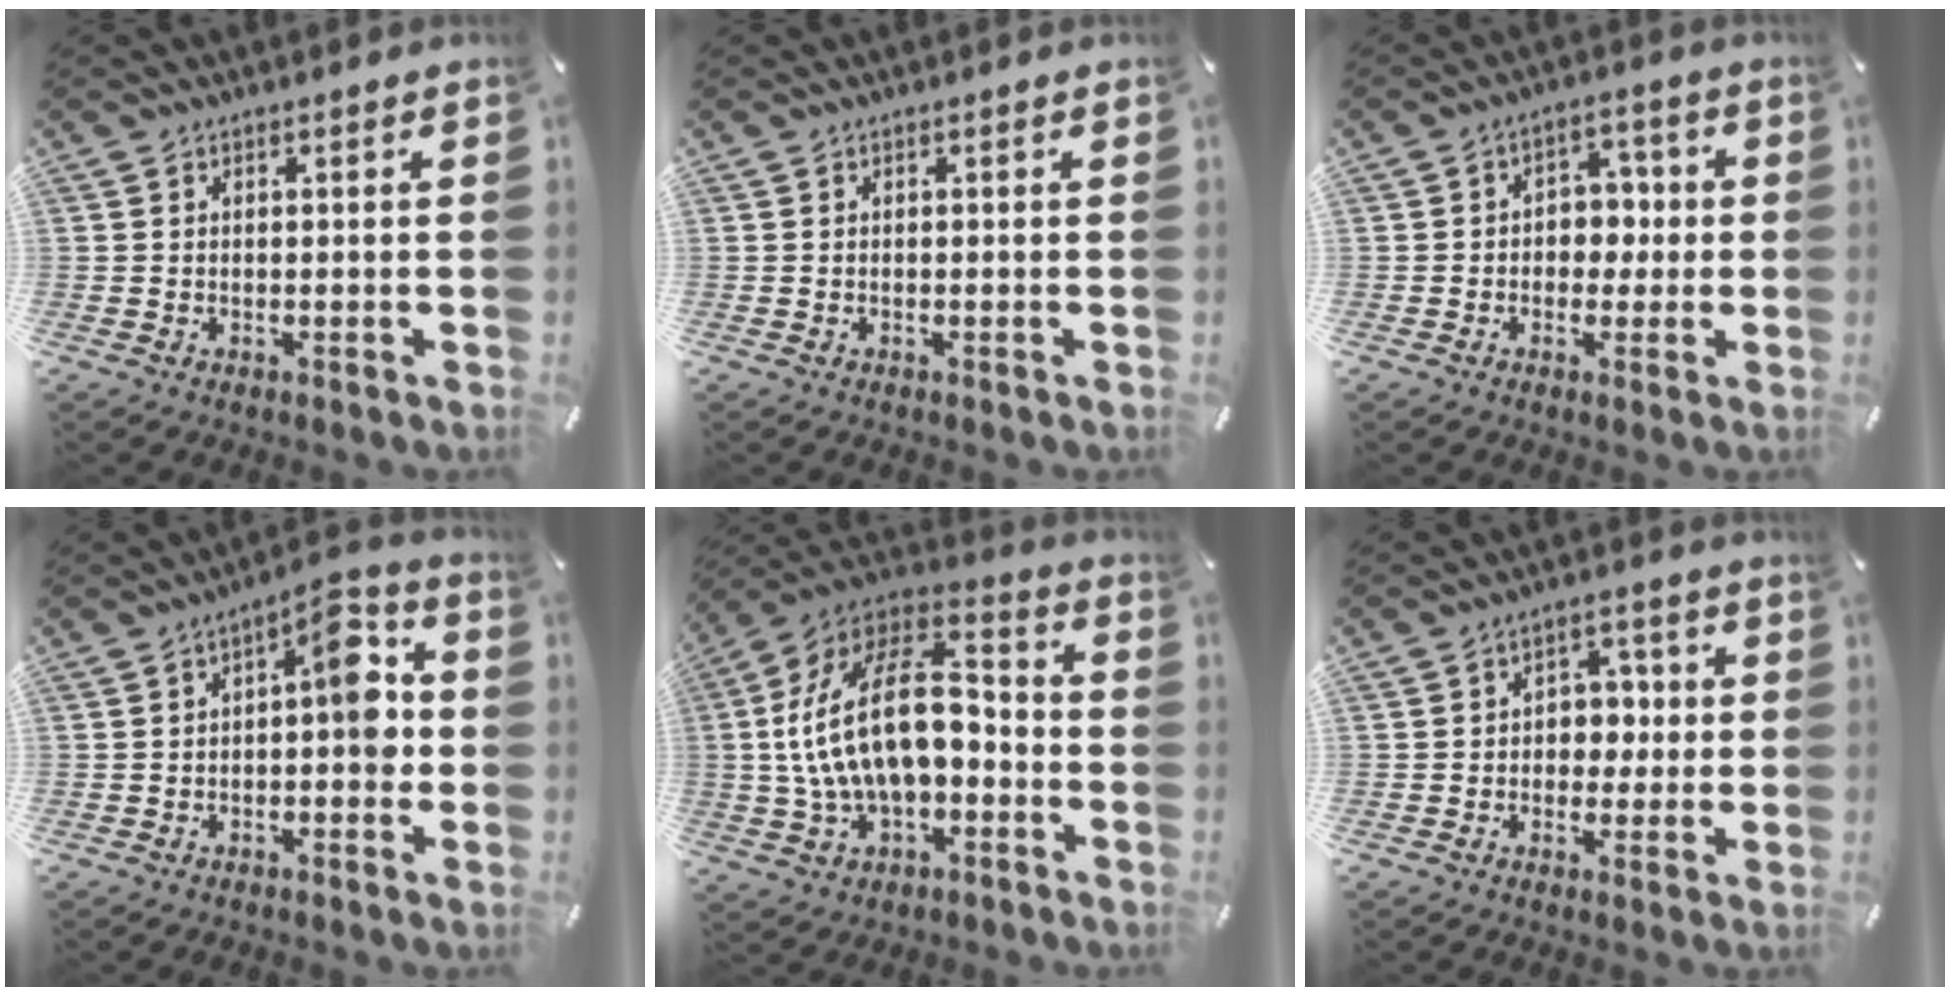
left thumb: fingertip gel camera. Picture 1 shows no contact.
{"total": 0.0}
{"total": 5.6, "force": [-1.0, 4.7, 2.9], "torque": [-0.035, 0.012, -0.023]}
{"total": 9.2, "force": [-0.1, 4.5, 8.0], "torque": [-0.099, -0.005, -0.012]}
{"total": 22.5, "force": [-0.2, 13.6, 18.0], "torque": [-0.352, 0.023, -0.001]}
{"total": 5.5, "force": [-1.0, 4.6, 2.7], "torque": [-0.032, 0.010, -0.023]}